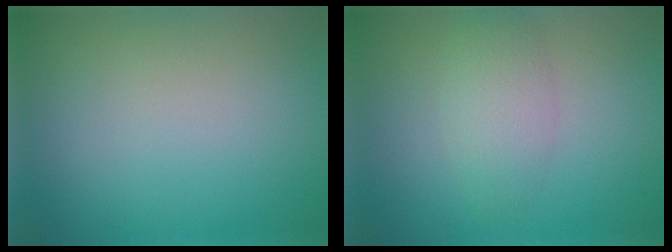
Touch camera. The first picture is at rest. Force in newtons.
{"total": 2.7, "press": 2.7, "slide": 0.1}